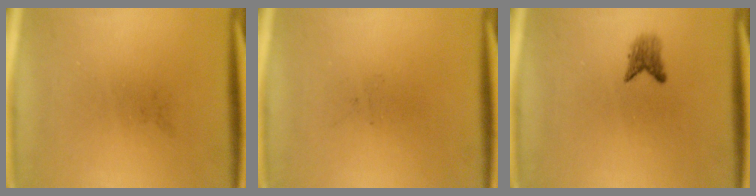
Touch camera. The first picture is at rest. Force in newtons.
{"total": 0.0}
{"total": 1.8}